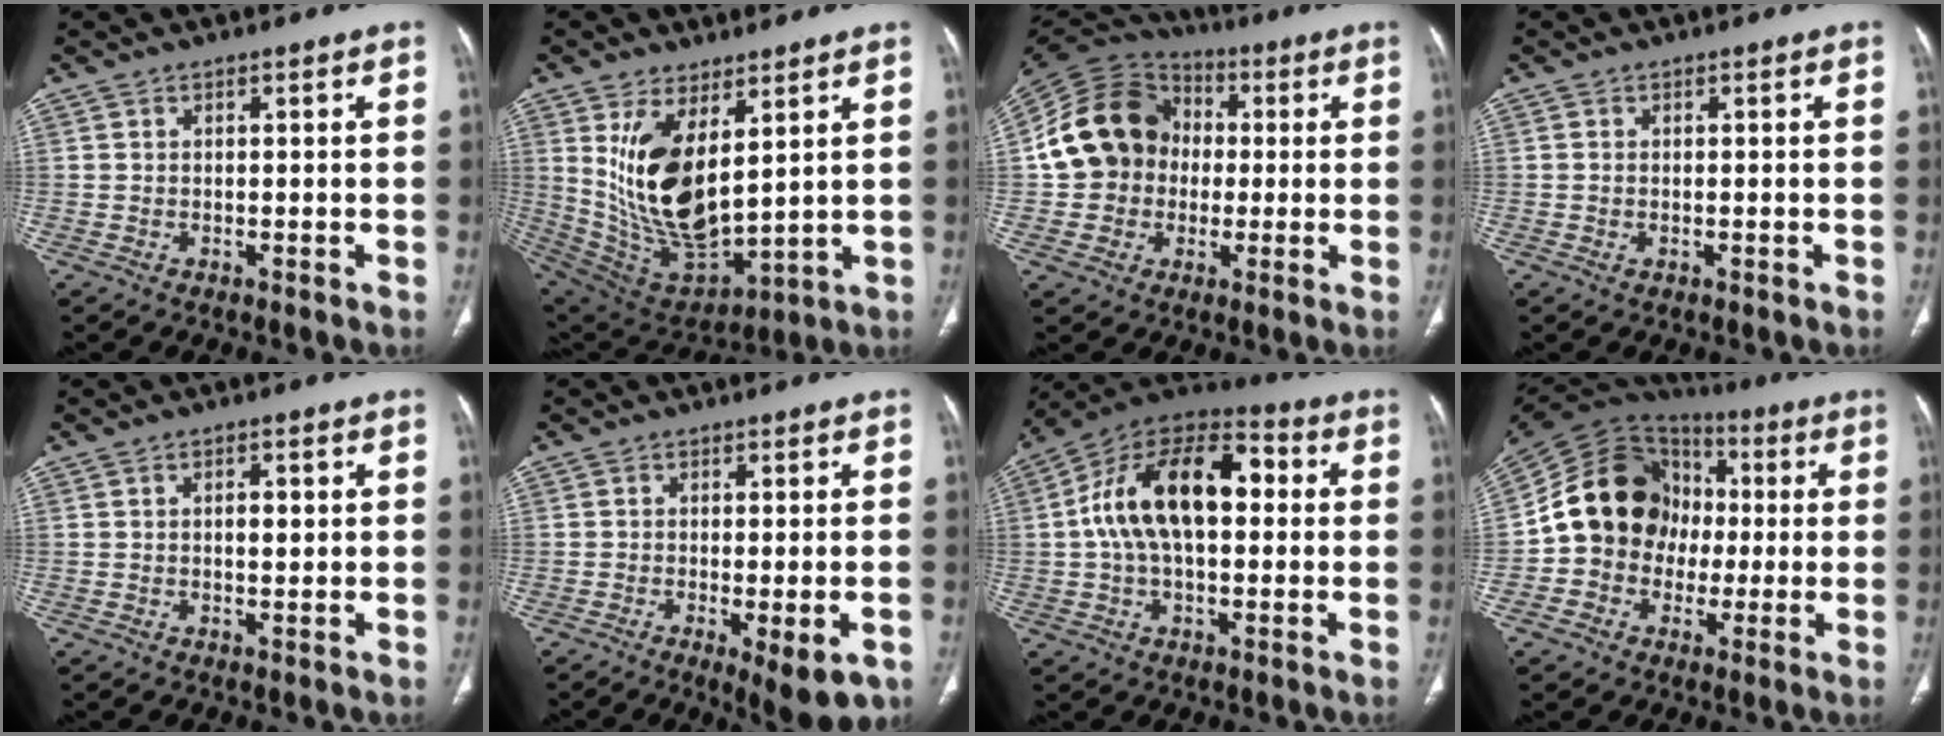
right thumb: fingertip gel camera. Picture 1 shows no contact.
{"total": 17.5, "force": [5.1, 8.4, 14.4], "torque": [-0.254, -0.033, 0.127]}
{"total": 15.7, "force": [0.2, 13.8, 7.5], "torque": [-0.119, 0.028, -0.002]}
{"total": 0.6, "force": [-0.1, 0.4, 0.4], "torque": [-0.013, 0.002, 0.001]}
{"total": 2.8, "force": [0.5, 1.3, 2.4], "torque": [-0.033, 0.001, 0.006]}
{"total": 8.4, "force": [-3.4, 2.7, 7.1], "torque": [-0.098, -0.009, -0.045]}
{"total": 19.7, "force": [2.2, 11.1, 16.1], "torque": [-0.266, 0.041, 0.029]}
{"total": 17.6, "force": [-0.6, 15.1, 9.0], "torque": [-0.128, 0.035, -0.014]}